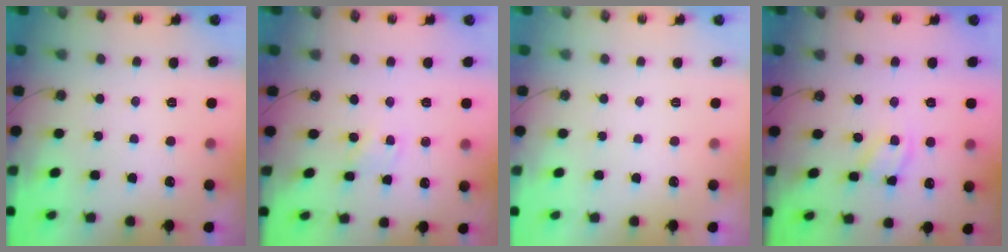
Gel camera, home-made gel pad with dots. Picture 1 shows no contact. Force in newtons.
{"total": 2.7, "press": 2.7, "slide": 0.2}
{"total": 0.0}
{"total": 4.1, "press": 4.1, "slide": 0.3}